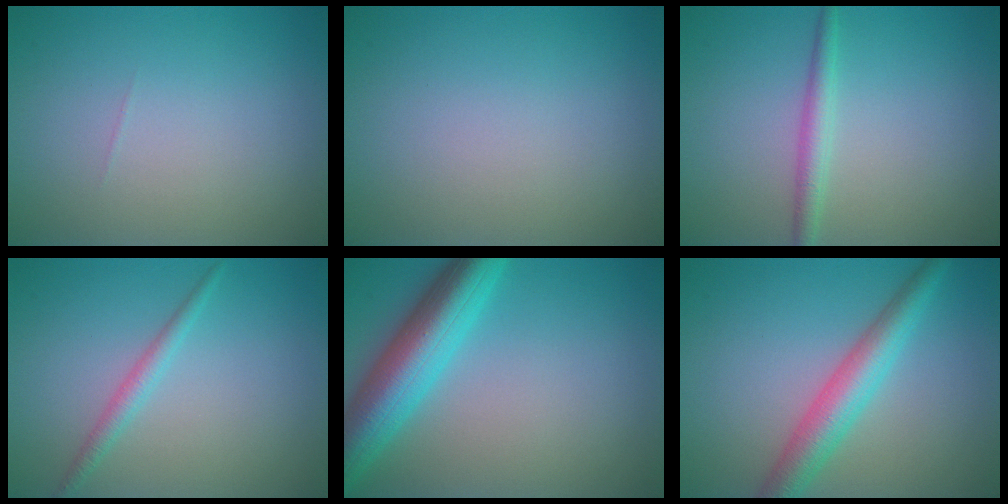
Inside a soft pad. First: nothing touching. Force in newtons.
{"total": 0.0}
{"total": 2.0, "press": 2.0, "slide": 0.0}
{"total": 1.6, "press": 1.6, "slide": 0.1}
{"total": 7.7, "press": 7.7, "slide": 0.3}
{"total": 4.5, "press": 4.5, "slide": 0.1}